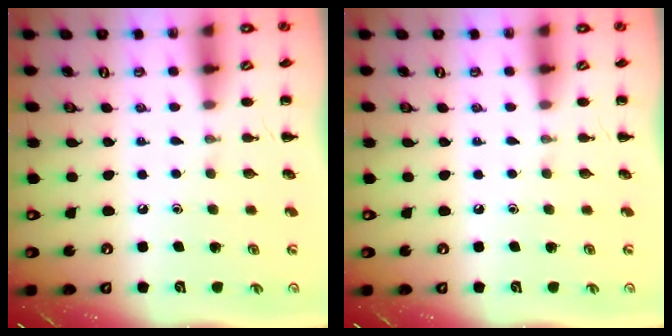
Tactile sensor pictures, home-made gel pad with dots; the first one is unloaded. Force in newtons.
{"total": 0.0}